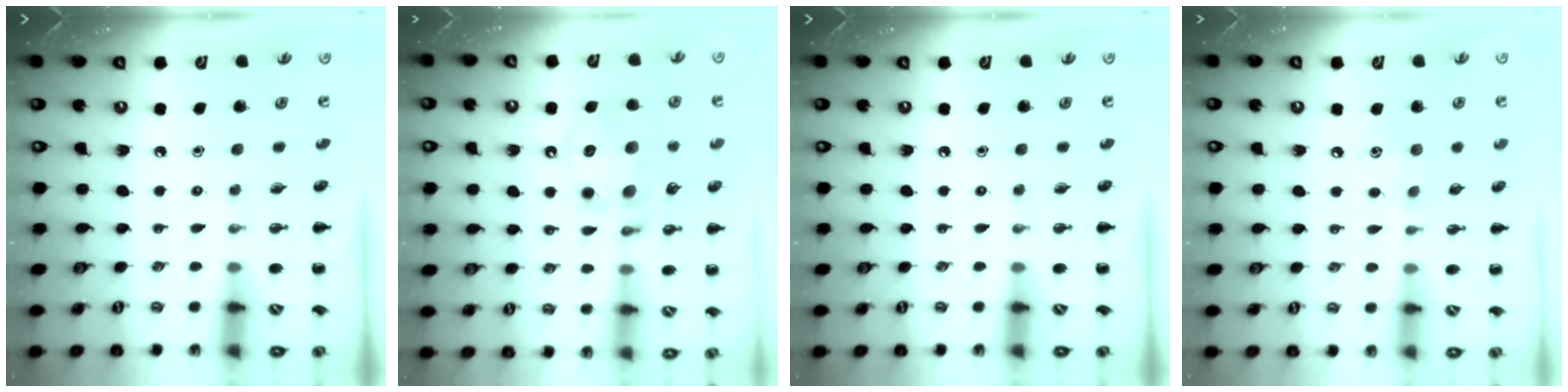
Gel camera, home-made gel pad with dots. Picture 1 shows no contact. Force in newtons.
{"total": 13.5, "press": 13.2, "slide": 2.8}
{"total": 0.0}
{"total": 5.7, "press": 5.6, "slide": 1.5}